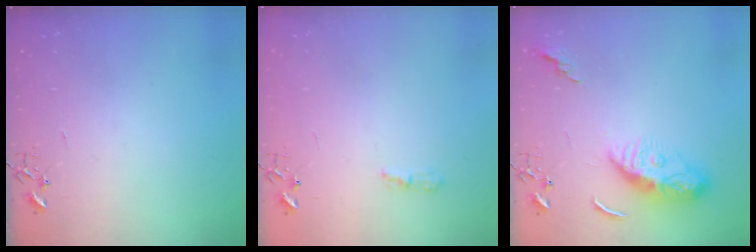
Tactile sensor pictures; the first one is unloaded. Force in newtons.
{"total": 4.7, "press": 4.7, "slide": 0.7}
{"total": 9.4, "press": 9.4, "slide": 1.0}